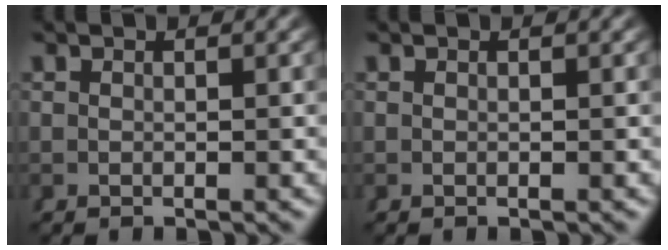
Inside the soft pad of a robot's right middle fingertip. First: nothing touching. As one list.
[{"total": 0.0}]